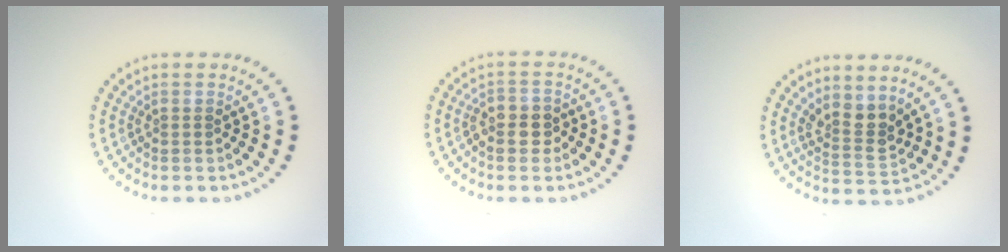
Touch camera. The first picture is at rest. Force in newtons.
{"total": 2.6, "press": 2.5, "slide": 0.7}
{"total": 2.7, "press": 2.2, "slide": 1.5}